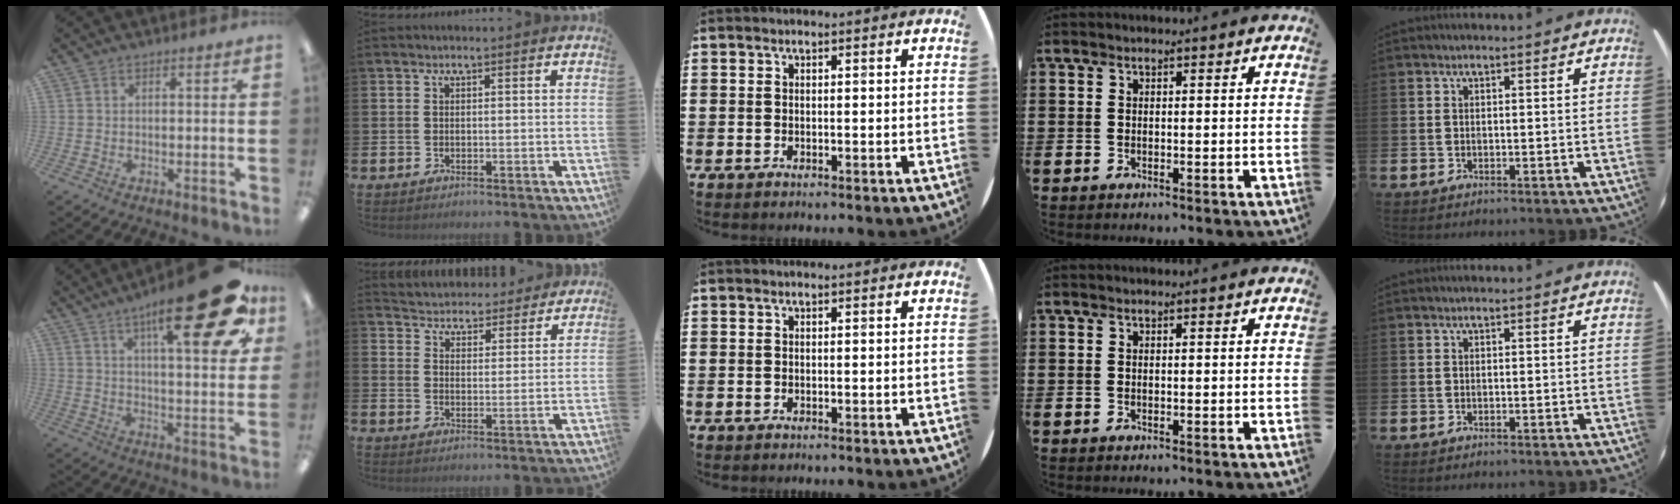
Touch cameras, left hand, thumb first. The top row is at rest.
{"thumb": {"total": 24.7, "force": [13.4, 6.7, 19.6], "torque": [-0.271, -0.072, 0.197]}, "index": {"total": 4.6, "force": [4.4, 1.2, -0.4], "torque": [-0.010, -0.040, 0.074]}}